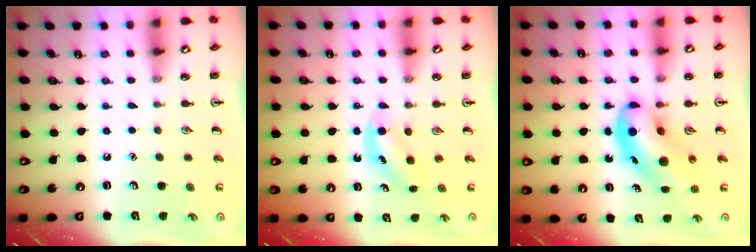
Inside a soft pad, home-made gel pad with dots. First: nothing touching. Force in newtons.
{"total": 4.6, "press": 4.3, "slide": 1.5}
{"total": 11.5, "press": 11.1, "slide": 3.0}